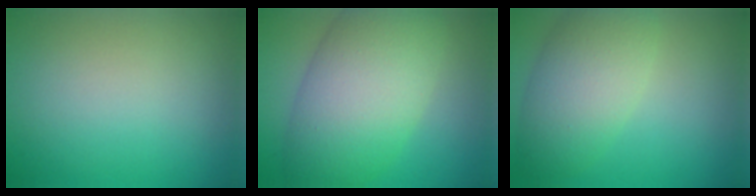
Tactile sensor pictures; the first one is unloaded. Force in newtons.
{"total": 10.5, "press": 10.5, "slide": 0.6}
{"total": 6.1, "press": 6.1, "slide": 0.1}